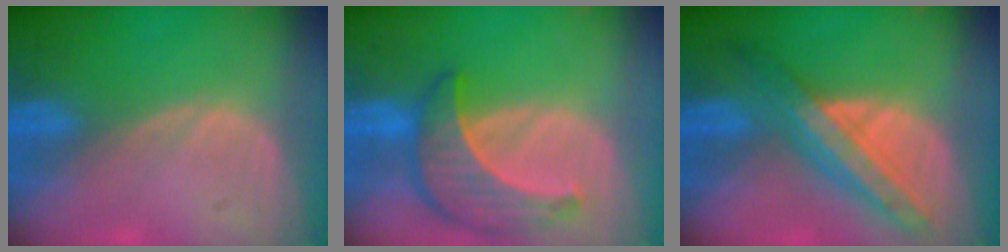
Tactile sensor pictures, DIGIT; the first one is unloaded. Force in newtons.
{"total": 8.7, "press": 7.9, "slide": 3.7}
{"total": 8.8, "press": 7.6, "slide": 4.4}